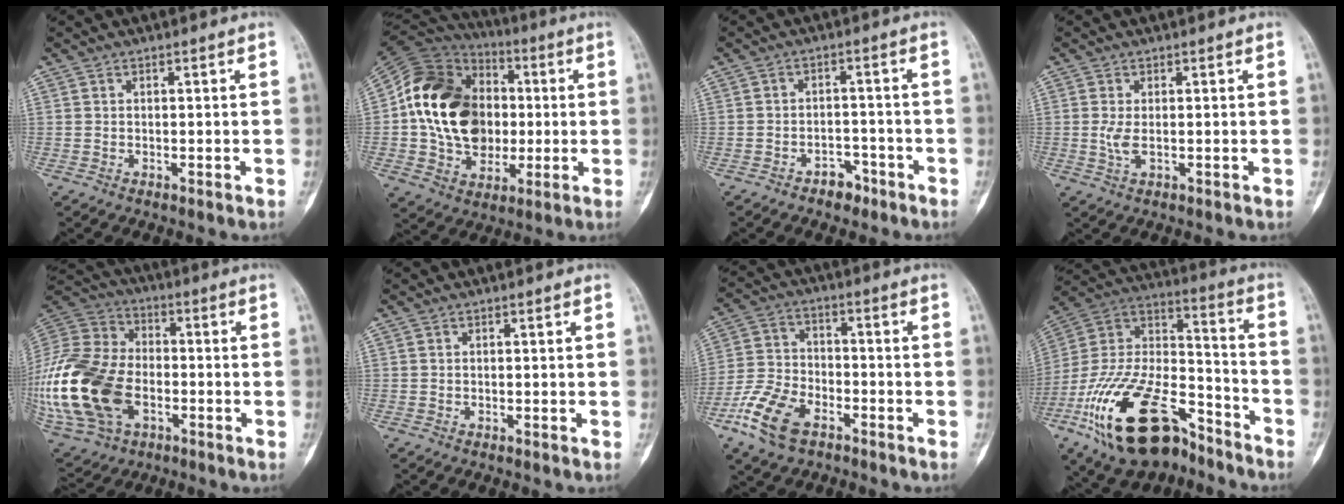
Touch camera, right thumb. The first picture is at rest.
{"total": 22.5, "force": [0.2, 17.0, 14.8], "torque": [-0.245, 0.019, 0.005]}
{"total": 3.9, "force": [-2.8, 2.4, 1.3], "torque": [-0.005, 0.028, -0.037]}
{"total": 2.6, "force": [0.0, 1.0, 2.4], "torque": [-0.065, -0.006, 0.003]}
{"total": 30.1, "force": [-7.1, 20.1, 21.2], "torque": [-0.540, 0.004, -0.124]}
{"total": 0.0}
{"total": 12.0, "force": [-6.8, 6.6, 7.4], "torque": [-0.150, 0.022, -0.137]}
{"total": 28.8, "force": [-16.6, 14.0, 18.9], "torque": [-0.394, 0.059, -0.288]}